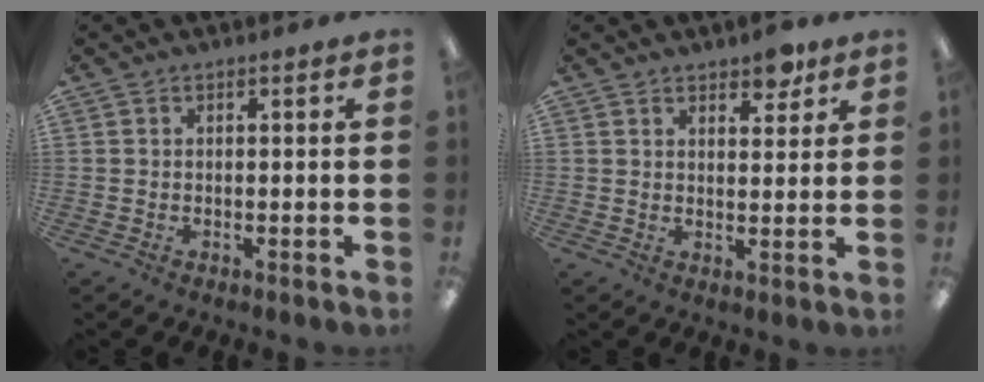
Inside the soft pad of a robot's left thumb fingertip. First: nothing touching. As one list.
[{"total": 5.2, "force": [4.1, 2.2, 2.3], "torque": [-0.012, -0.024, 0.067]}]